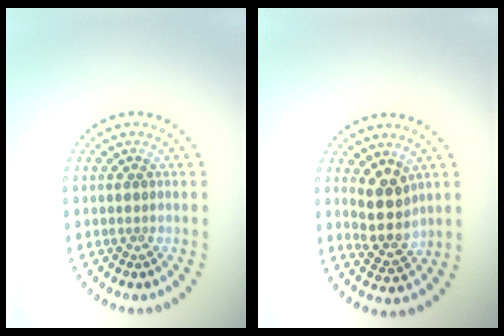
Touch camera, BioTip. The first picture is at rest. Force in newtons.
{"total": 3.4, "press": 3.0, "slide": 1.6}